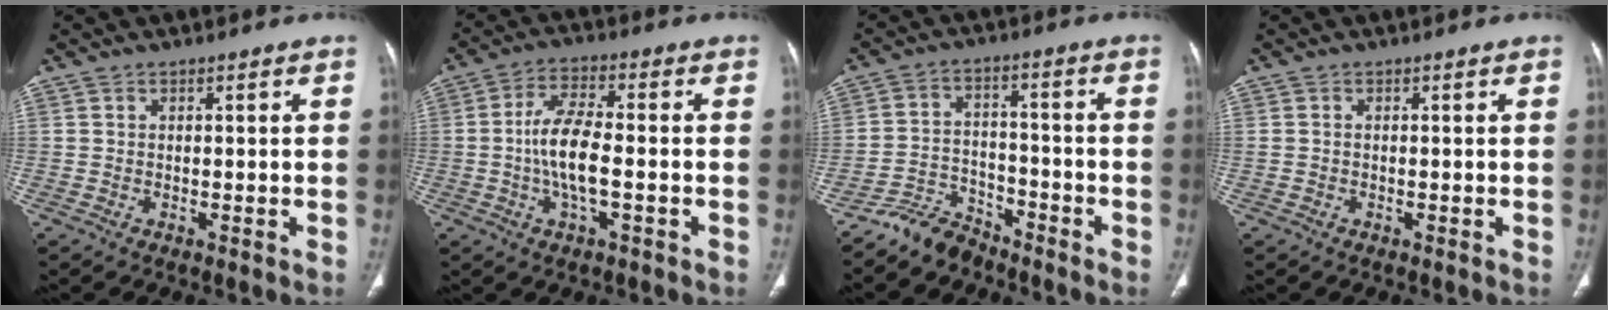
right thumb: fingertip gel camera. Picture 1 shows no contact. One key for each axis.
{"total": 9.0, "fx": -1.4, "fy": 3.2, "fz": 8.3, "tx": -0.170, "ty": 0.013, "tz": -0.030}
{"total": 6.6, "fx": -5.9, "fy": 2.7, "fz": 0.6, "tx": -0.001, "ty": 0.044, "tz": -0.117}
{"total": 0.5, "fx": -0.1, "fy": 0.4, "fz": 0.3, "tx": -0.015, "ty": 0.006, "tz": 0.001}